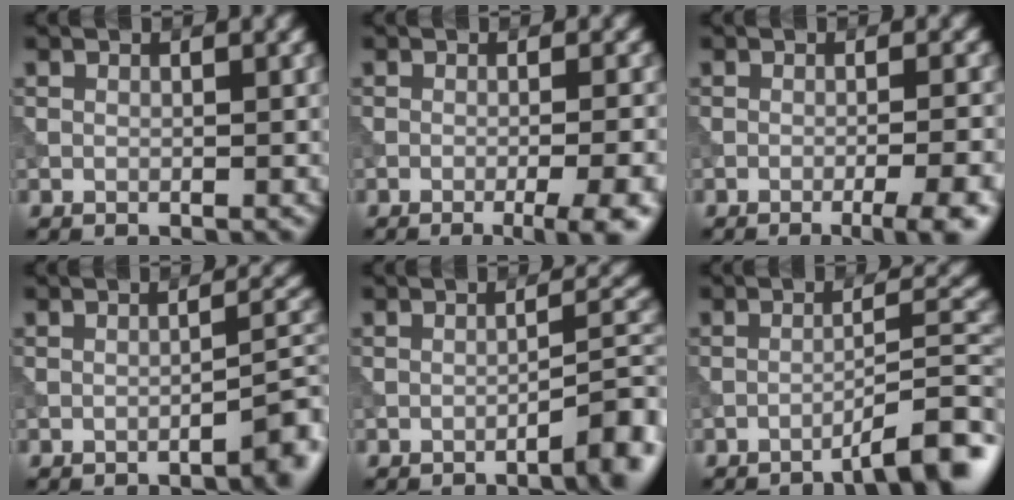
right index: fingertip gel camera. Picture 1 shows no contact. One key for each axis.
{"total": 6.7, "fx": -3.3, "fy": 2.0, "fz": 5.5, "tx": -0.051, "ty": 0.009, "tz": -0.039}
{"total": 6.1, "fx": -3.3, "fy": 1.5, "fz": 4.9, "tx": -0.047, "ty": 0.010, "tz": -0.044}
{"total": 3.3, "fx": -1.9, "fy": 0.7, "fz": 2.6, "tx": -0.027, "ty": 0.017, "tz": -0.036}
{"total": 4.9, "fx": -2.9, "fy": 1.0, "fz": 3.9, "tx": -0.042, "ty": 0.019, "tz": -0.045}
{"total": 5.5, "fx": -3.8, "fy": 0.7, "fz": 3.9, "tx": -0.044, "ty": 0.020, "tz": -0.064}